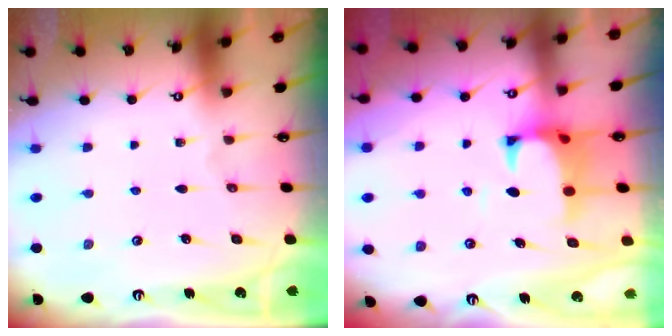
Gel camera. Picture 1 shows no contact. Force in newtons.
{"total": 1.7, "press": 1.3, "slide": 1.1}